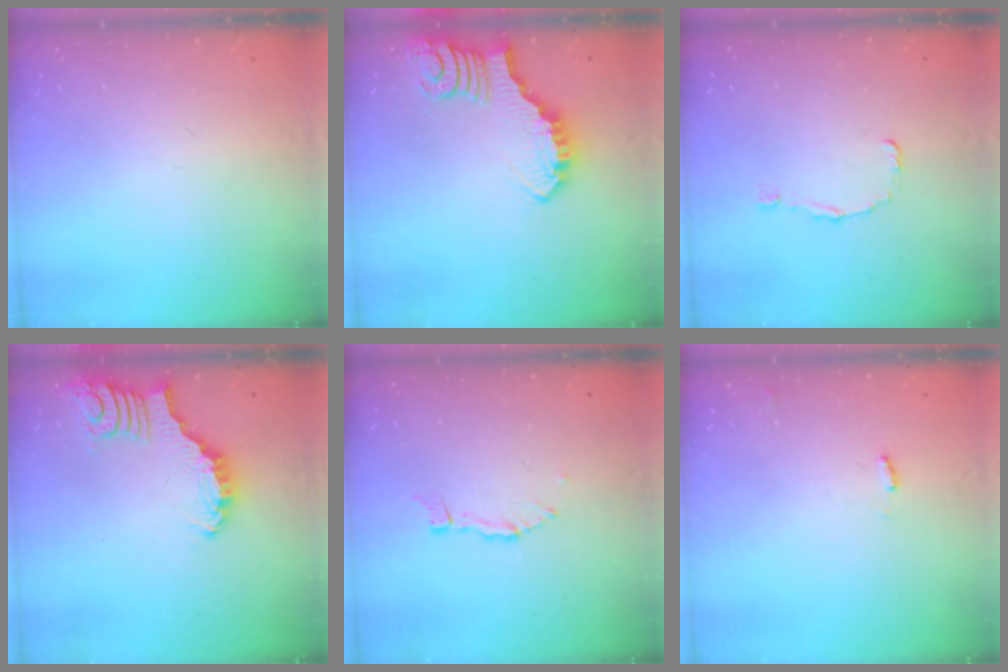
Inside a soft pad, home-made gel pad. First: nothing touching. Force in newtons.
{"total": 2.4, "press": 2.4, "slide": 0.3}
{"total": 0.9, "press": 0.9, "slide": 0.0}
{"total": 3.3, "press": 3.3, "slide": 0.4}
{"total": 1.9, "press": 1.9, "slide": 0.2}
{"total": 4.0, "press": 4.0, "slide": 0.2}